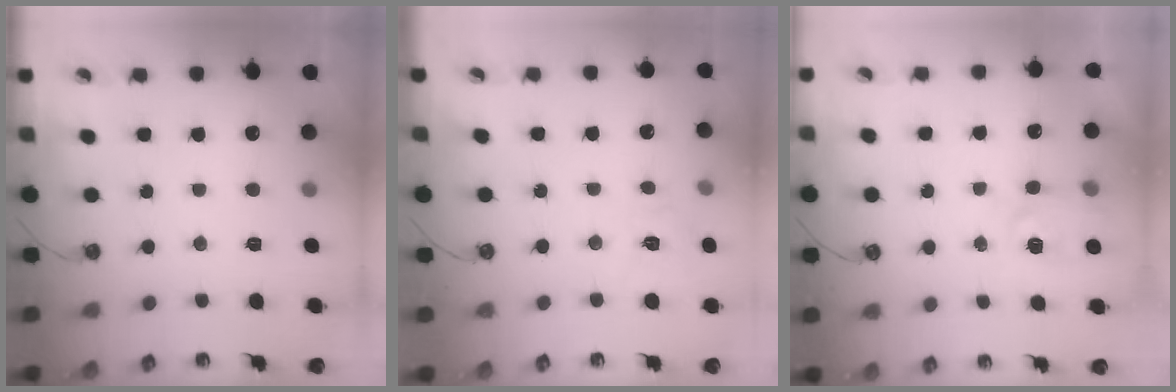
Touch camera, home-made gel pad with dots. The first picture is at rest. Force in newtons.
{"total": 9.5, "press": 9.5, "slide": 1.1}
{"total": 4.4, "press": 4.4, "slide": 0.4}